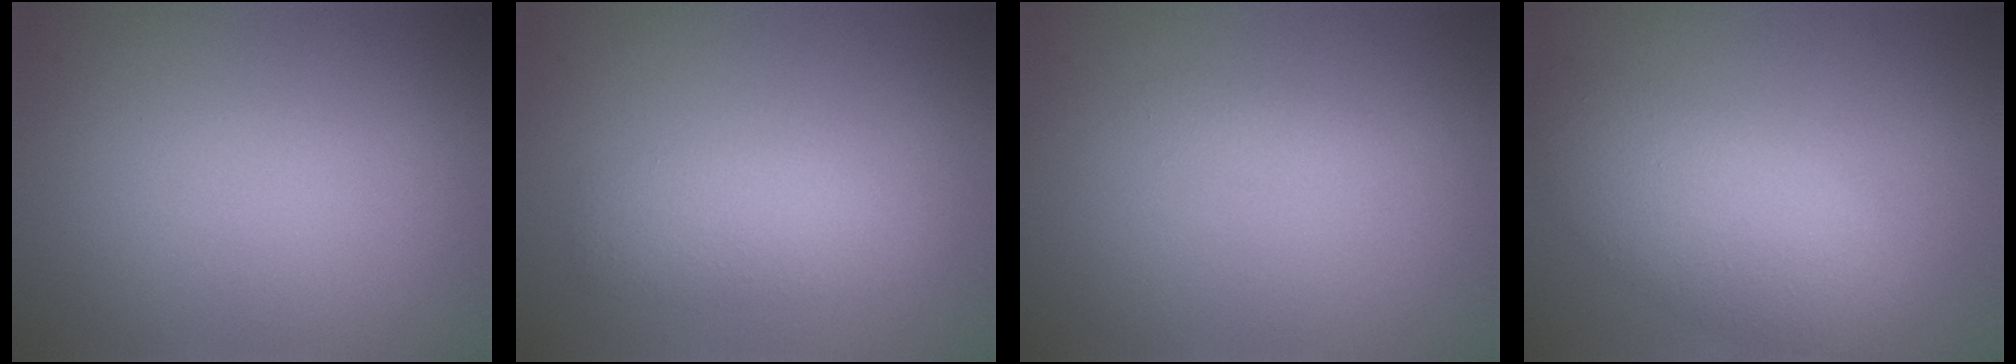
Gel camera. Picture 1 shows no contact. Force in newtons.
{"total": 3.0, "press": 3.0, "slide": 0.2}
{"total": 0.6, "press": 0.6, "slide": 0.0}
{"total": 5.6, "press": 5.6, "slide": 0.1}